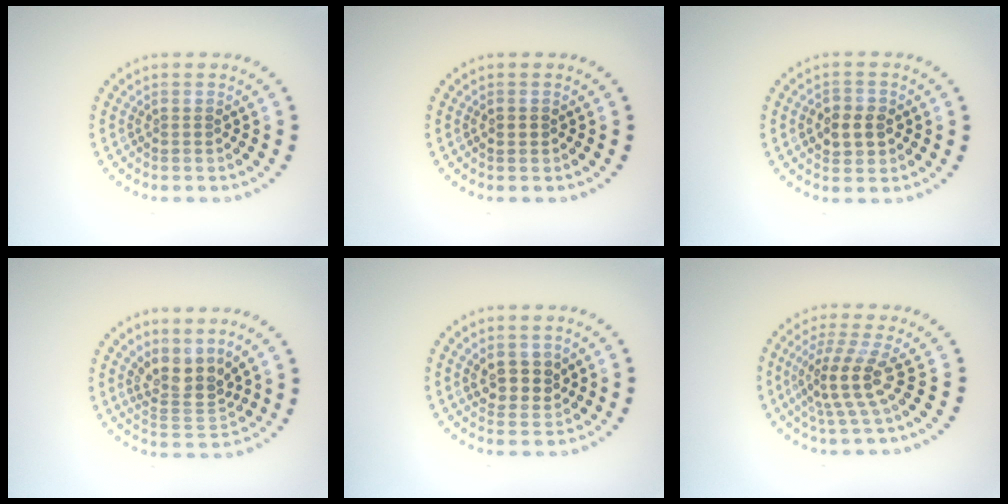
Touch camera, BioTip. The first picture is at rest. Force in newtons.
{"total": 1.1, "press": 1.1, "slide": 0.1}
{"total": 2.9, "press": 2.9, "slide": 0.4}
{"total": 3.3, "press": 2.5, "slide": 2.1}
{"total": 2.8, "press": 2.7, "slide": 0.7}
{"total": 3.7, "press": 2.7, "slide": 2.6}